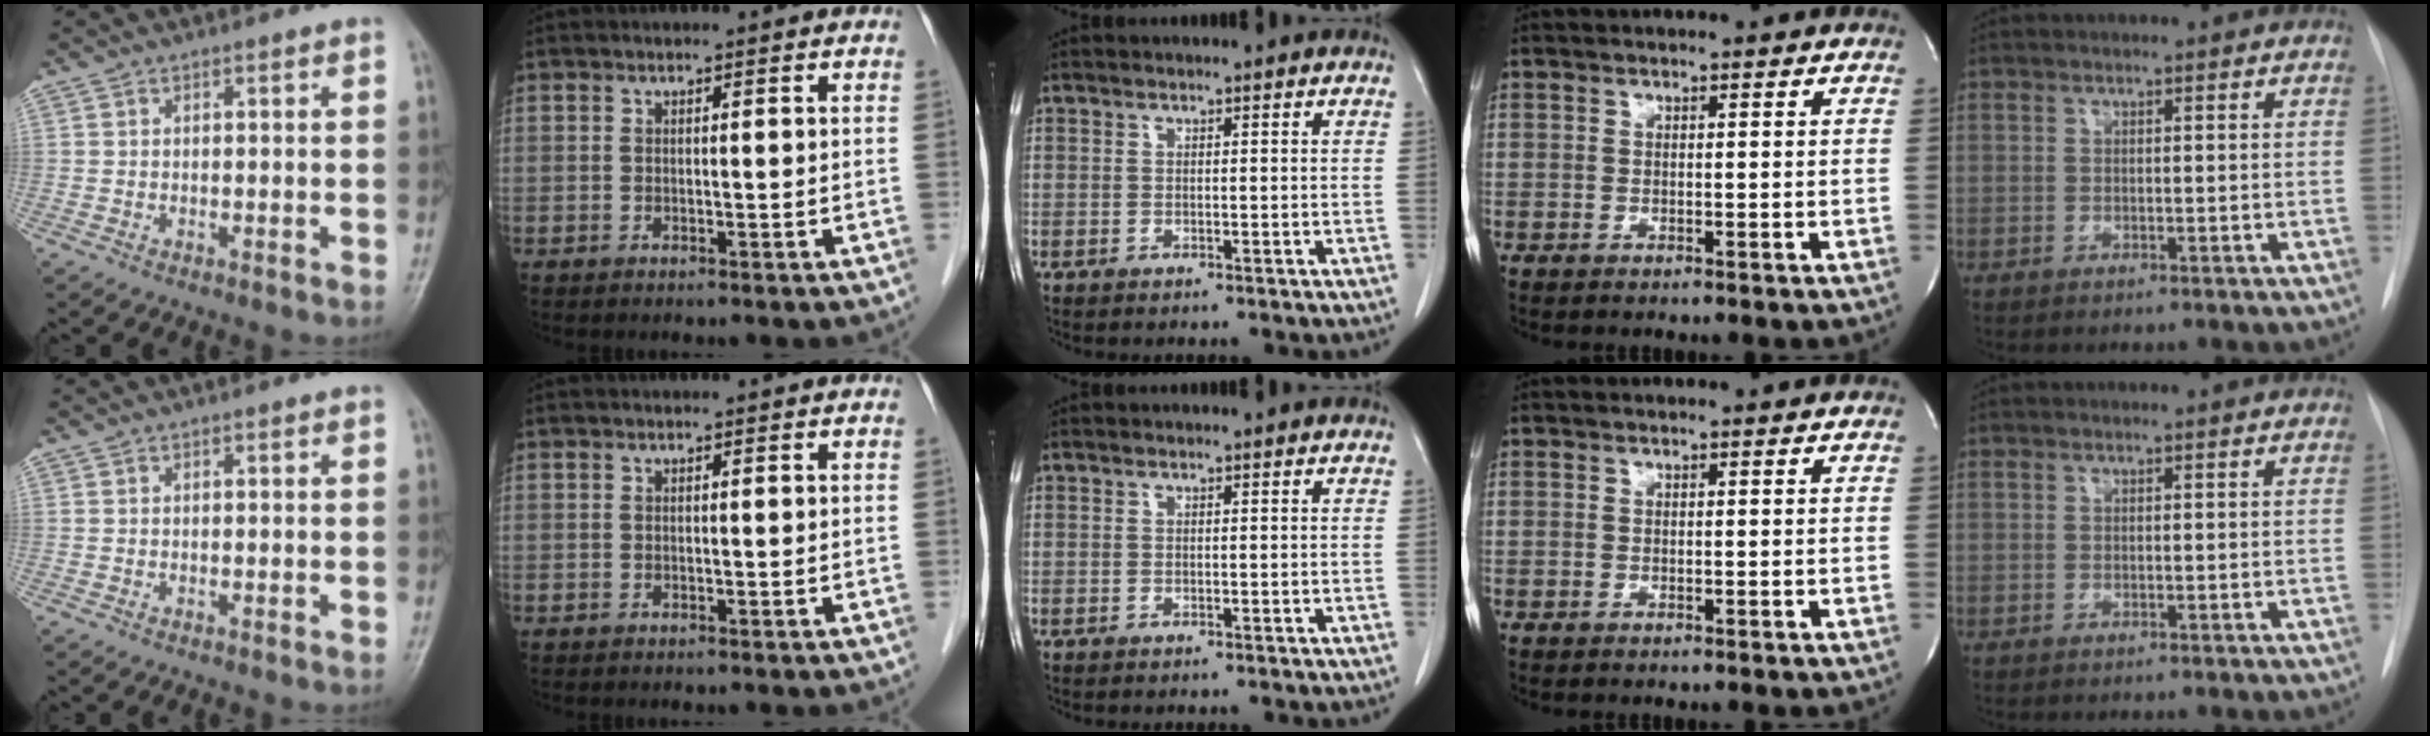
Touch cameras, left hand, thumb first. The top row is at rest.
{}